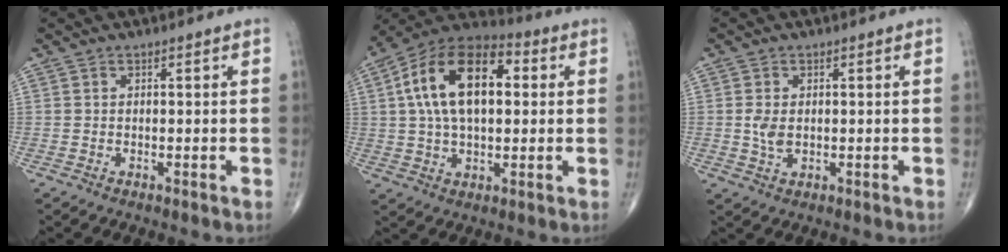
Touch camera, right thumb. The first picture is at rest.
{"total": 18.9, "force": [3.6, 10.5, 15.3], "torque": [-0.257, 0.026, 0.053]}
{"total": 3.2, "force": [0.1, 2.0, 2.4], "torque": [-0.046, -0.003, 0.006]}